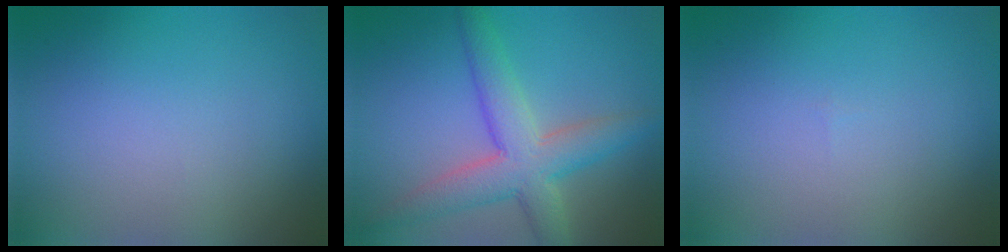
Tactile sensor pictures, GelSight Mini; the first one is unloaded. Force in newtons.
{"total": 6.1, "press": 6.1, "slide": 0.1}
{"total": 0.0}